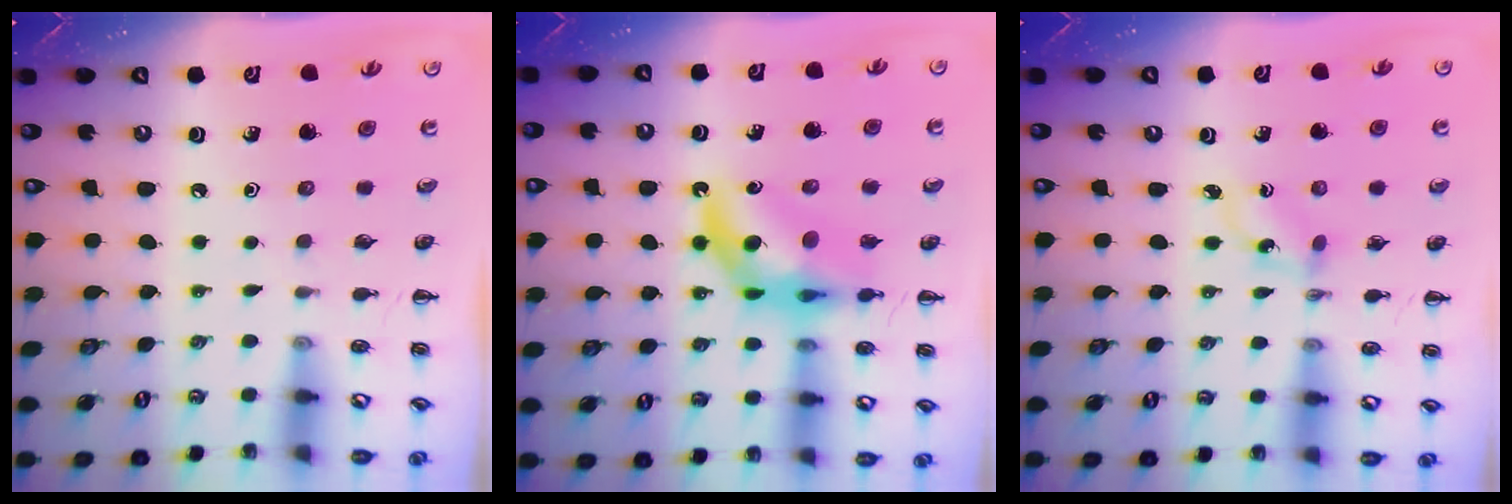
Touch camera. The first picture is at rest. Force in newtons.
{"total": 10.1, "press": 9.5, "slide": 3.3}
{"total": 1.0, "press": 0.9, "slide": 0.5}